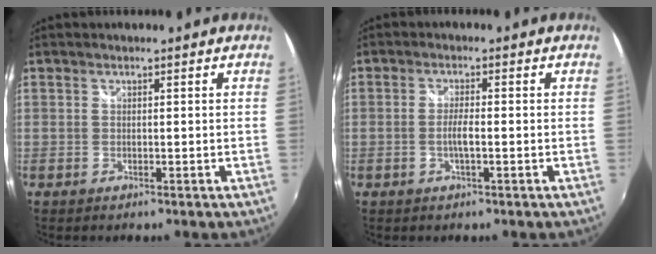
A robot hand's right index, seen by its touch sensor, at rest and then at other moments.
{"total": 2.5, "force": [-0.7, 0.2, 2.3], "torque": [-0.045, -0.002, -0.014]}